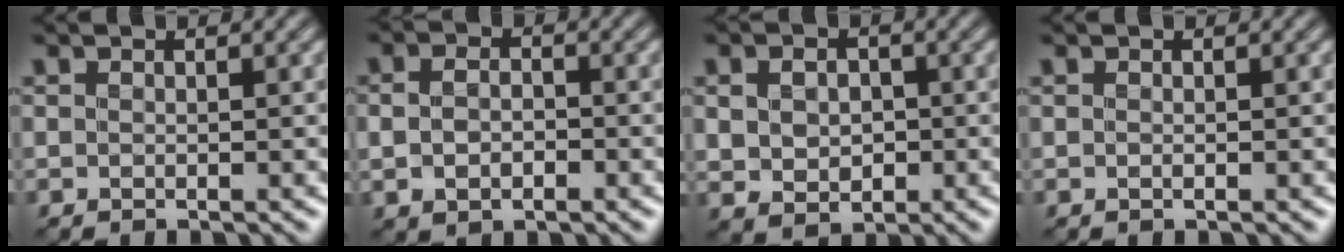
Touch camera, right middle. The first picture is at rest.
{"total": 3.1, "force": [-0.4, 2.2, 2.2], "torque": [-0.036, 0.001, -0.006]}
{"total": 3.6, "force": [0.1, 2.8, 2.3], "torque": [-0.048, -0.006, 0.009]}
{"total": 0.0}